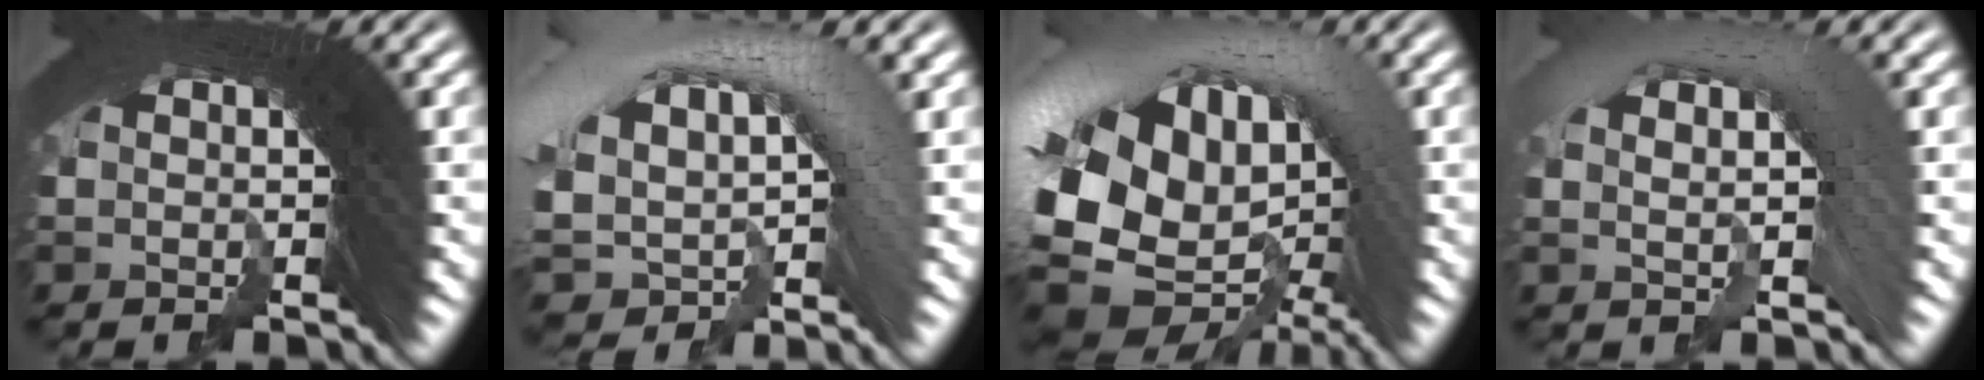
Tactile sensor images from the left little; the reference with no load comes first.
{"total": 8.6, "force": [-0.8, 5.8, 6.3], "torque": [-0.122, 0.003, -0.013]}
{"total": 12.7, "force": [-2.0, 9.0, 8.8], "torque": [-0.192, -0.017, -0.036]}
{"total": 3.5, "force": [0.7, 1.5, 3.1], "torque": [-0.040, 0.018, 0.003]}